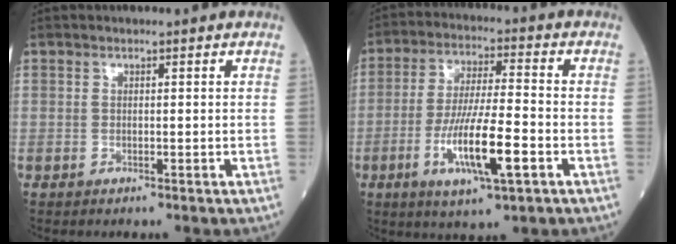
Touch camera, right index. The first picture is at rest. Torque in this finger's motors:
{"motor_torque": [1.16, -0.98, 0.64, 0.21]}